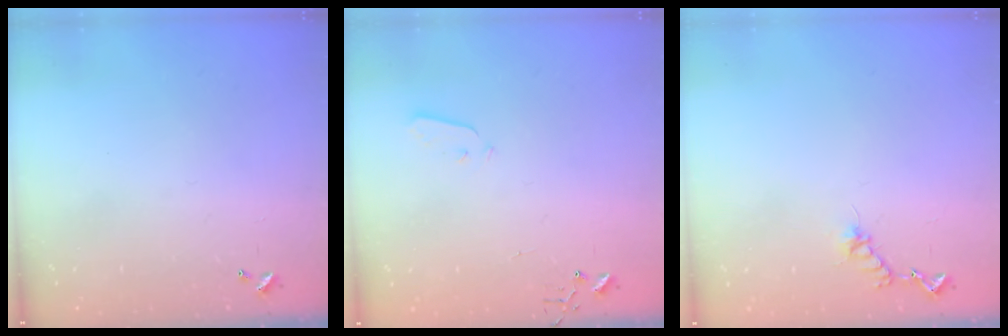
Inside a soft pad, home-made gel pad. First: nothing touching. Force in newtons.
{"total": 2.5, "press": 2.5, "slide": 0.4}
{"total": 8.7, "press": 8.6, "slide": 0.7}